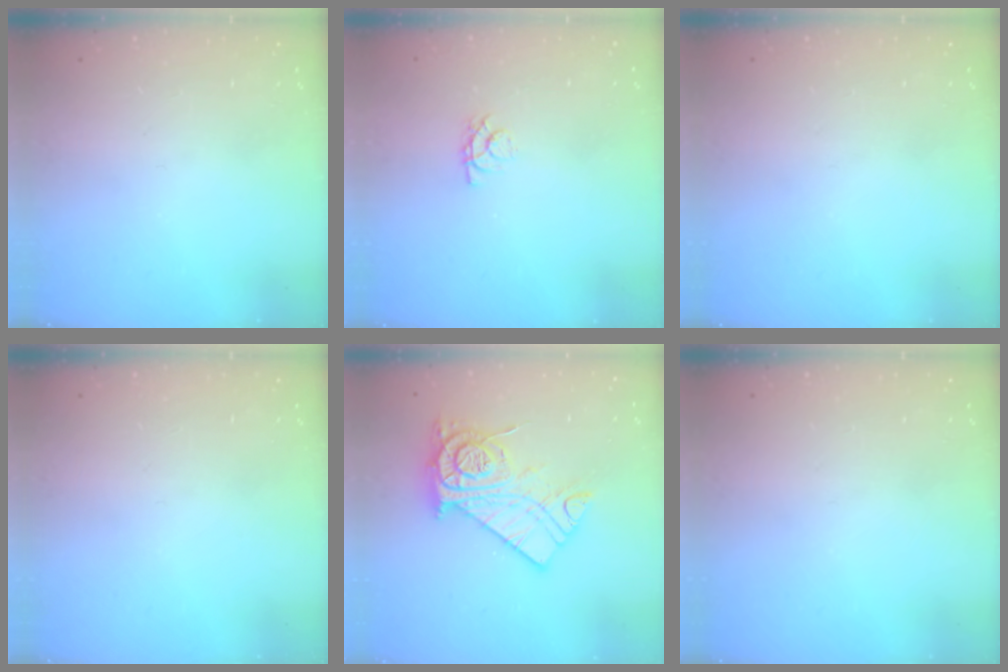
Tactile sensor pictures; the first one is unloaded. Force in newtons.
{"total": 4.2, "press": 4.2, "slide": 0.5}
{"total": 0.0}
{"total": 0.0}
{"total": 14.8, "press": 14.8, "slide": 1.2}
{"total": 0.0}